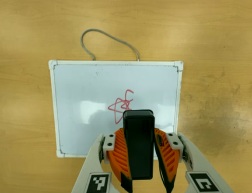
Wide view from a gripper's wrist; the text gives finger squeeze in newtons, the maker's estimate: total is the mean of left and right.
{"total": 7.0, "left": 5.5, "right": 8.5}